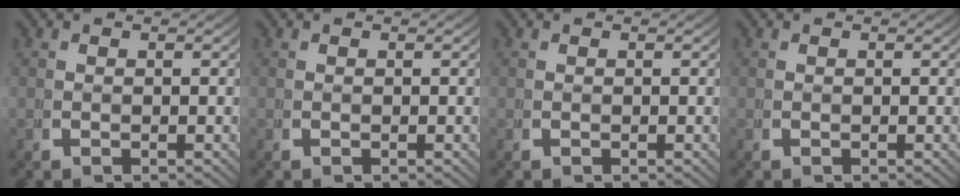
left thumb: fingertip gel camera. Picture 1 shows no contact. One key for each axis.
{"total": 0.0}
{"total": 0.0}
{"total": 0.0}